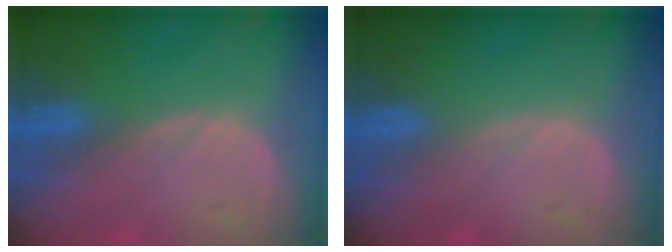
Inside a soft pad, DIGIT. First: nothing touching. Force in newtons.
{"total": 0.0}